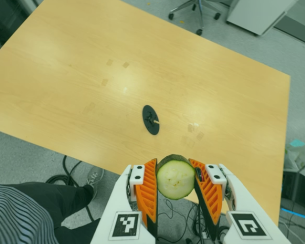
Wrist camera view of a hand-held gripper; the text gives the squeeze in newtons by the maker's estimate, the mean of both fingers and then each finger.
{"total": 9.6, "left": 8.5, "right": 10.8}